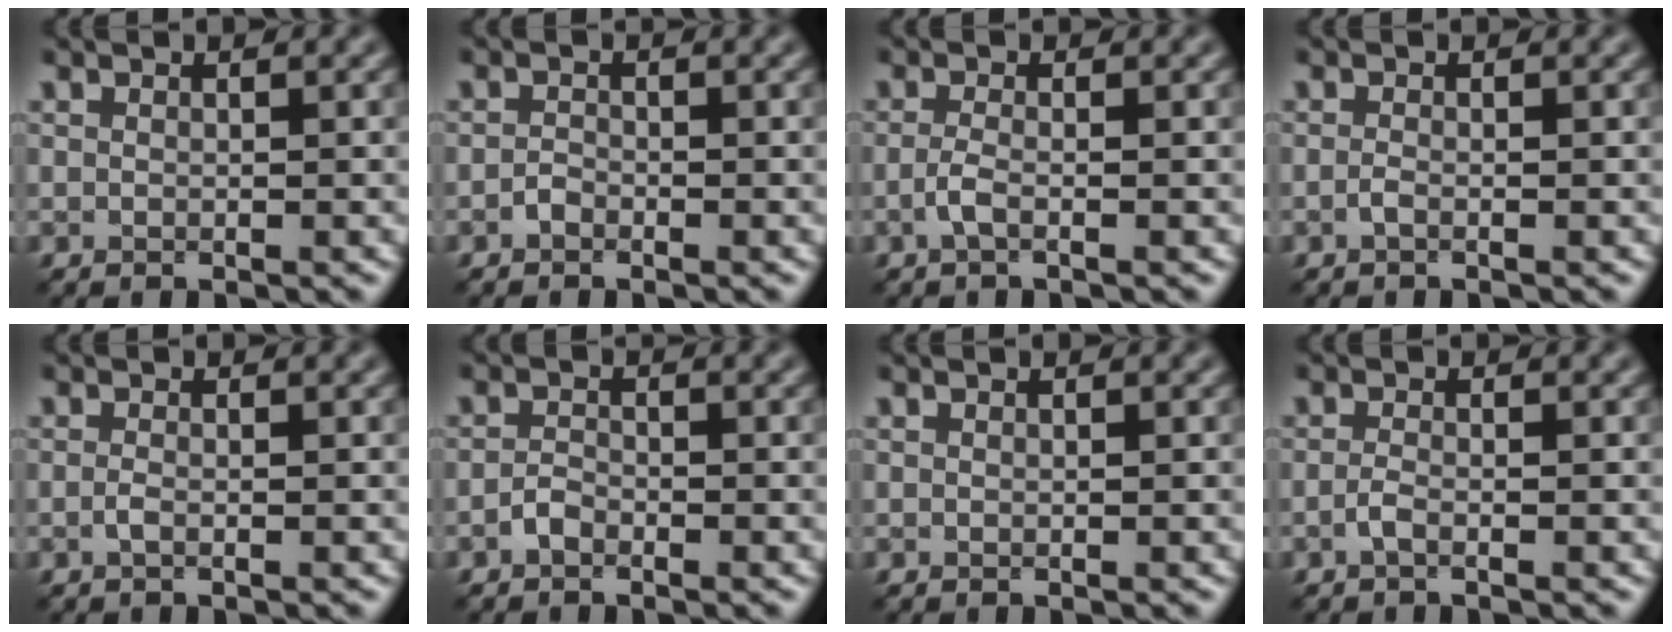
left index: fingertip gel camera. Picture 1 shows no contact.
{"total": 0.8, "force": [-0.6, 0.4, 0.3], "torque": [-0.006, 0.000, -0.013]}
{"total": 1.5, "force": [-0.6, 0.4, 1.3], "torque": [-0.029, -0.001, -0.016]}
{"total": 0.7, "force": [-0.4, 0.2, 0.6], "torque": [-0.014, -0.002, -0.010]}
{"total": 0.7, "force": [-0.3, 0.2, 0.6], "torque": [-0.015, -0.002, -0.008]}
{"total": 1.1, "force": [-0.8, 0.5, 0.5], "torque": [-0.009, 0.003, -0.019]}
{"total": 0.0}
{"total": 1.1, "force": [-0.6, 0.3, 0.8], "torque": [-0.020, 0.000, -0.014]}